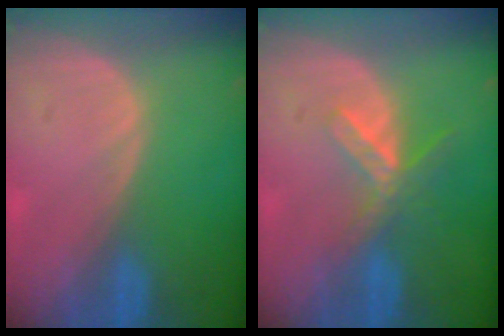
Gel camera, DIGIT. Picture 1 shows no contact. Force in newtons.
{"total": 5.4, "press": 4.9, "slide": 2.4}